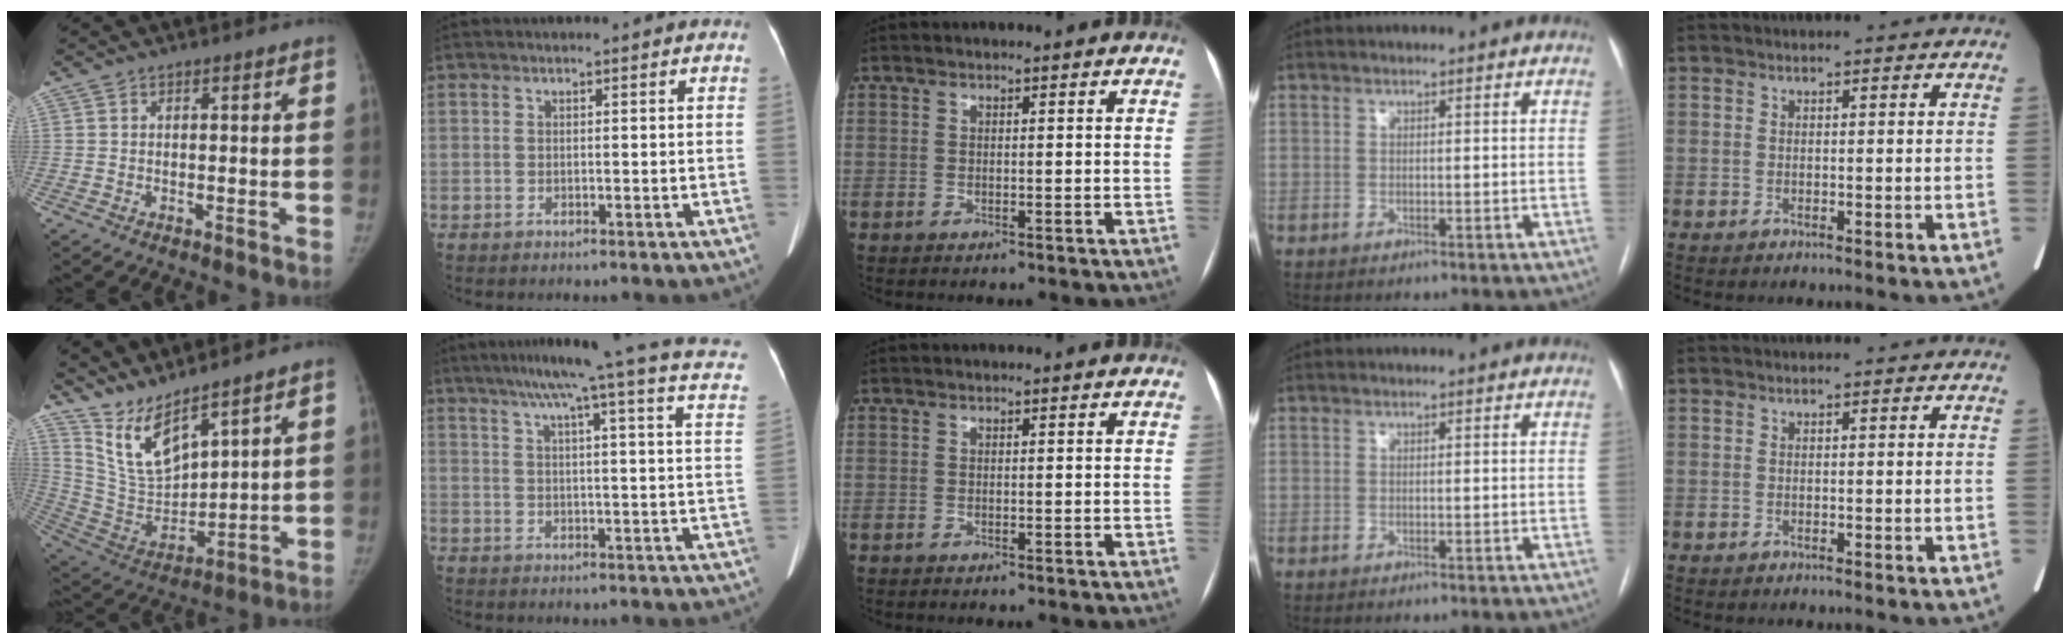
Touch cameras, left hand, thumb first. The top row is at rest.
{"thumb": {"total": 10.7, "force": [9.0, 2.3, 5.3], "torque": [-0.095, -0.068, 0.201]}, "index": {"total": 22.0, "force": [16.7, 0.0, 14.4], "torque": [-0.217, -0.007, 0.197]}}